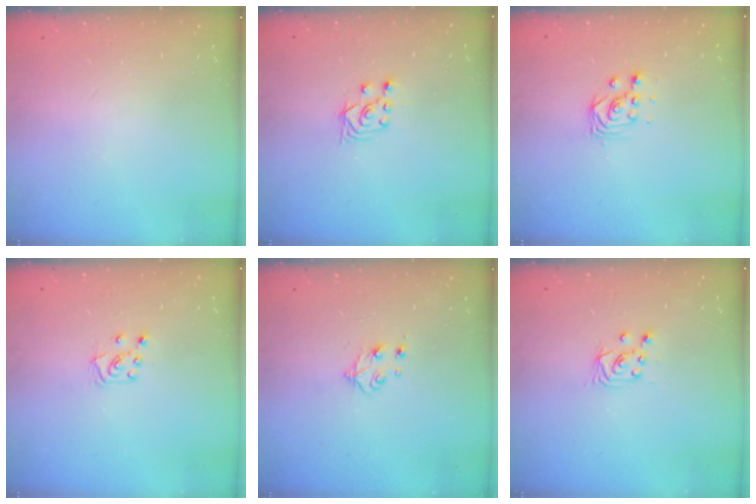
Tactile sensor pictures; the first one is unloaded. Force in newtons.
{"total": 3.4, "press": 3.2, "slide": 0.9}
{"total": 3.0, "press": 2.9, "slide": 0.3}
{"total": 5.4, "press": 5.4, "slide": 0.6}
{"total": 4.2, "press": 4.1, "slide": 0.8}
{"total": 4.0, "press": 4.0, "slide": 0.4}